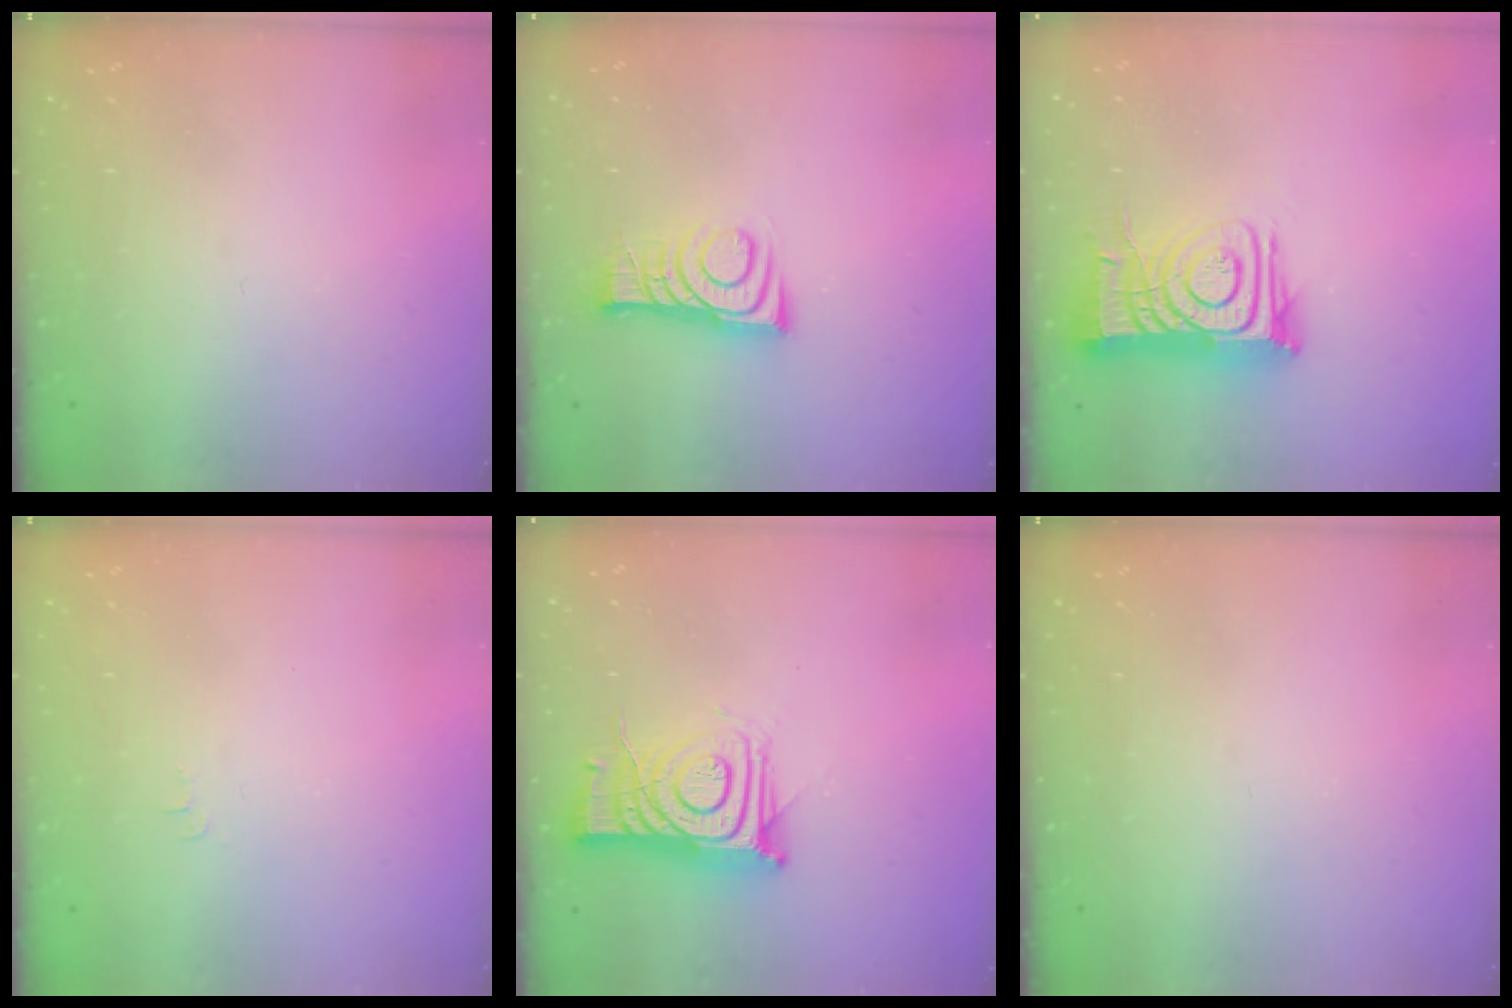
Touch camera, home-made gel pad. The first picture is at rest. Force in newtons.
{"total": 9.1, "press": 9.1, "slide": 0.4}
{"total": 12.7, "press": 12.7, "slide": 1.2}
{"total": 3.3, "press": 3.3, "slide": 0.5}
{"total": 12.7, "press": 12.7, "slide": 0.6}
{"total": 0.0}